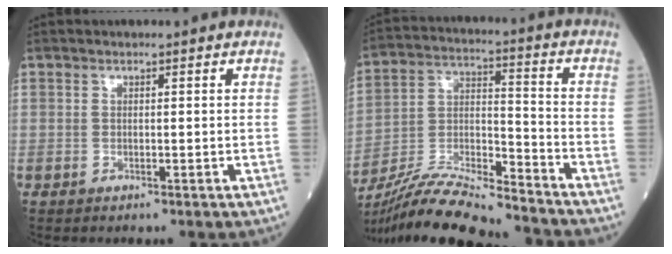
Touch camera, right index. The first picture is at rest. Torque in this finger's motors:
{"motor_torque": [0.98, -1.16, 0.36, 0.05]}